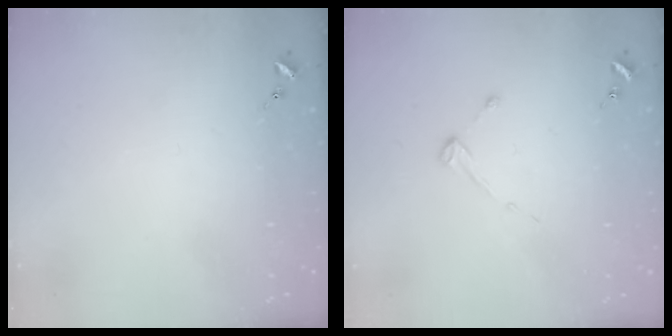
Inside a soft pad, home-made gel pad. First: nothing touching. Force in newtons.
{"total": 2.9, "press": 2.8, "slide": 0.3}